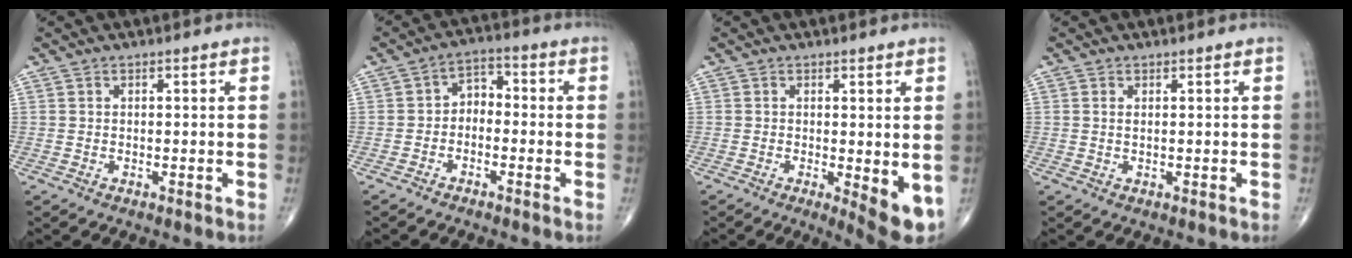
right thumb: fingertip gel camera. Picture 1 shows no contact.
{"total": 4.5, "force": [-1.3, 3.2, 2.9], "torque": [-0.028, 0.031, -0.036]}
{"total": 6.7, "force": [-1.0, 1.9, 6.4], "torque": [-0.086, -0.019, -0.011]}
{"total": 0.6, "force": [0.2, 0.2, 0.6], "torque": [-0.014, 0.001, 0.005]}